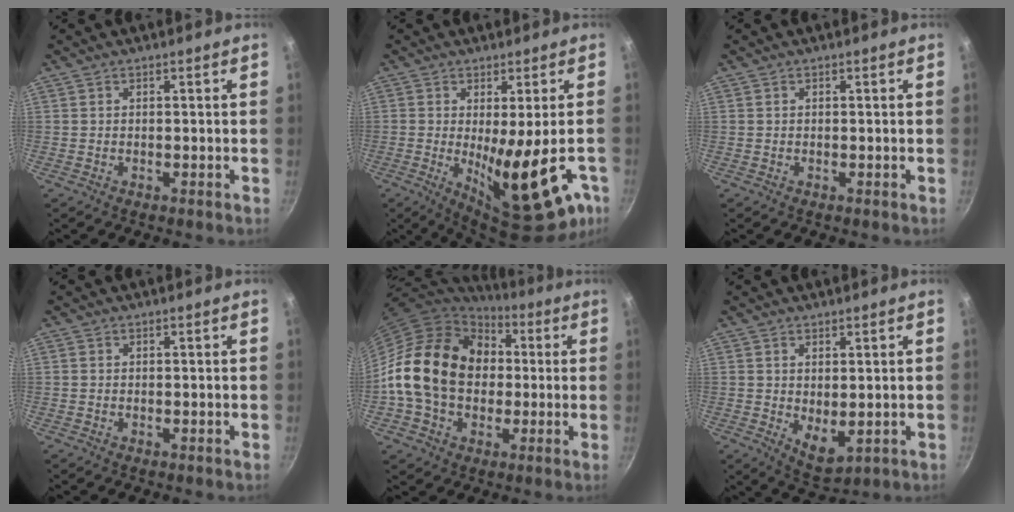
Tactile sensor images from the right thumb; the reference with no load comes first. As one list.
[{"total": 17.6, "force": [-4.7, 4.8, 16.2], "torque": [-0.217, -0.025, -0.050]}, {"total": 0.0}, {"total": 0.0}, {"total": 21.1, "force": [1.0, 16.1, 13.6], "torque": [-0.223, 0.038, 0.014]}, {"total": 5.8, "force": [0.5, 3.0, 4.9], "torque": [-0.068, -0.021, 0.020]}]